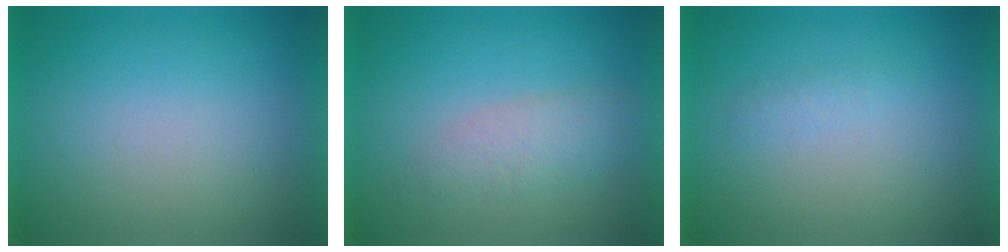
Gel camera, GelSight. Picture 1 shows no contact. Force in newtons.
{"total": 2.9}
{"total": 1.1}